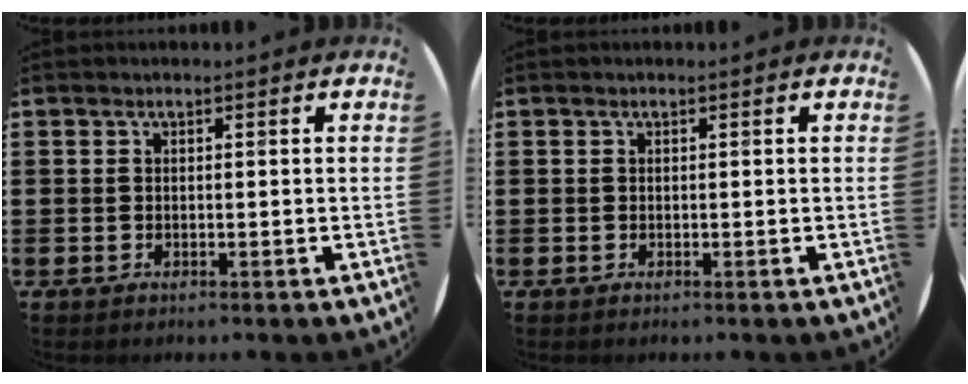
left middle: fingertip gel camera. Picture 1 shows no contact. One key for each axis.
{"total": 0.0}